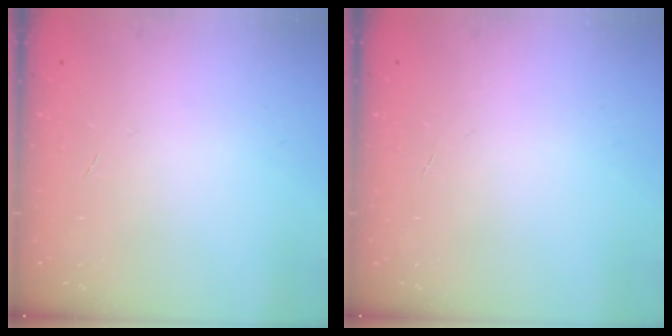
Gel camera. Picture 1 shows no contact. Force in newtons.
{"total": 0.0}